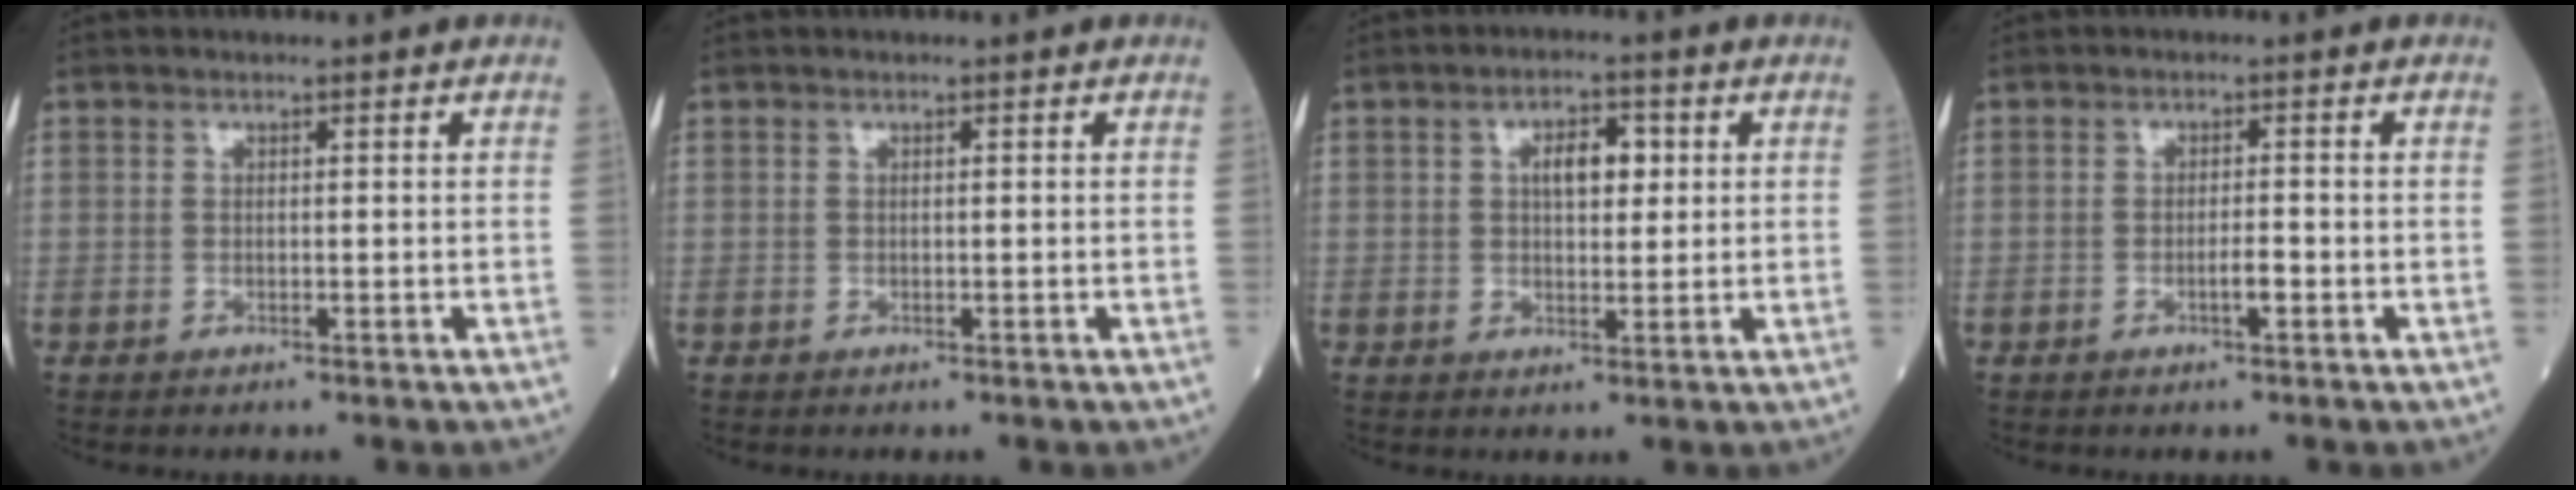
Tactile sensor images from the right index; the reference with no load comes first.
{"total": 0.0}
{"total": 4.8, "force": [1.3, 2.2, 4.1], "torque": [-0.065, 0.009, 0.019]}
{"total": 1.9, "force": [-0.8, 0.2, 1.8], "torque": [-0.031, -0.001, -0.014]}